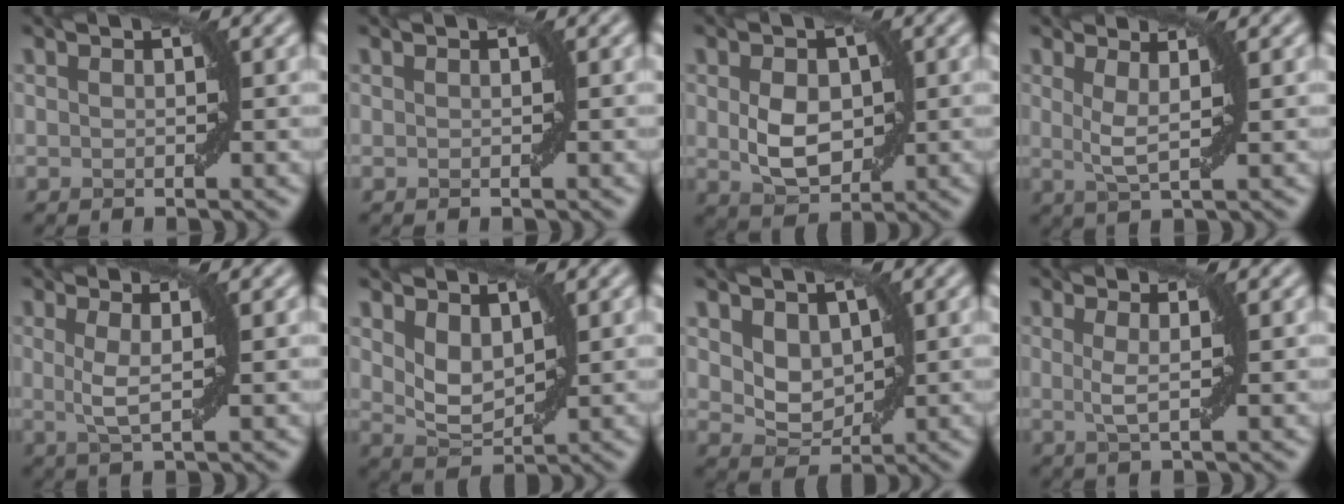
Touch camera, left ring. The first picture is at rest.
{"total": 0.0}
{"total": 4.4, "force": [-0.1, 3.0, 3.2], "torque": [-0.061, -0.005, 0.003]}
{"total": 2.2, "force": [0.8, 0.2, 2.0], "torque": [-0.042, -0.006, 0.015]}
{"total": 2.1, "force": [0.4, 0.1, 2.1], "torque": [-0.046, -0.005, 0.007]}
{"total": 3.0, "force": [1.4, 1.7, 2.0], "torque": [-0.049, -0.004, 0.031]}
{"total": 2.6, "force": [1.0, 1.9, 1.6], "torque": [-0.034, -0.008, 0.020]}
{"total": 1.7, "force": [0.3, 0.0, 1.7], "torque": [-0.037, -0.003, 0.005]}